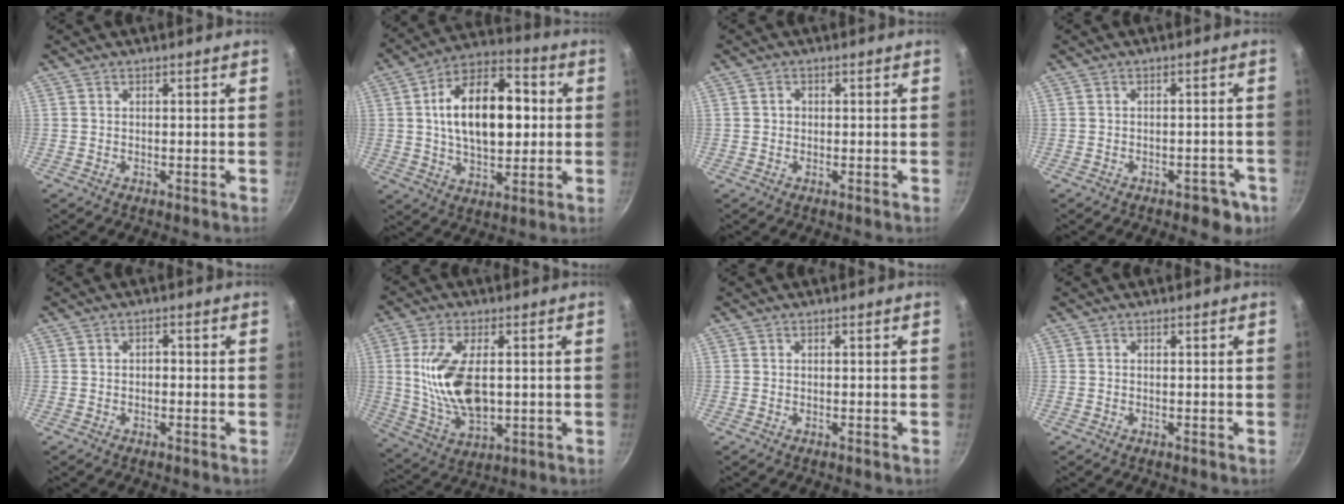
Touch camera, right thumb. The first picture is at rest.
{"total": 19.2, "force": [2.2, 10.8, 15.7], "torque": [-0.231, 0.018, 0.031]}
{"total": 1.1, "force": [0.0, 1.0, 0.5], "torque": [-0.002, 0.003, -0.002]}
{"total": 4.6, "force": [-2.9, 2.4, 2.6], "torque": [-0.018, 0.022, -0.035]}
{"total": 1.3, "force": [-0.2, 0.9, 0.9], "torque": [-0.003, 0.006, -0.007]}
{"total": 14.3, "force": [1.2, 7.3, 12.2], "torque": [-0.235, -0.013, 0.034]}
{"total": 0.0}
{"total": 0.0}